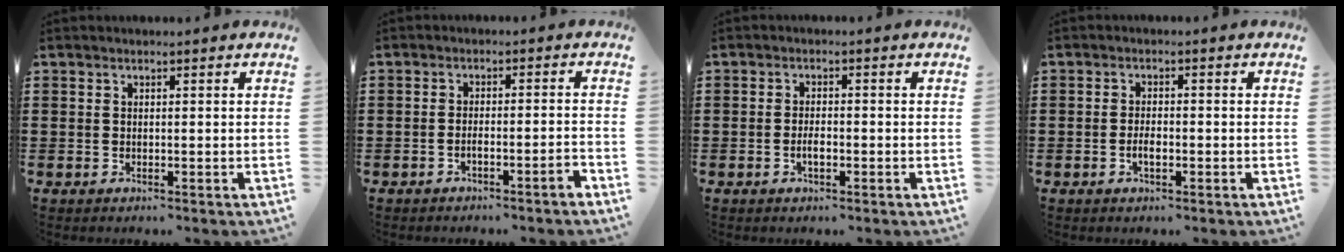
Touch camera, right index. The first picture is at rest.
{"total": 2.3, "force": [-1.7, -0.1, 1.5], "torque": [-0.027, 0.003, -0.032]}
{"total": 2.2, "force": [-0.8, 0.9, 1.9], "torque": [-0.037, 0.003, -0.013]}
{"total": 2.3, "force": [-0.8, 1.0, 1.9], "torque": [-0.037, 0.004, -0.014]}